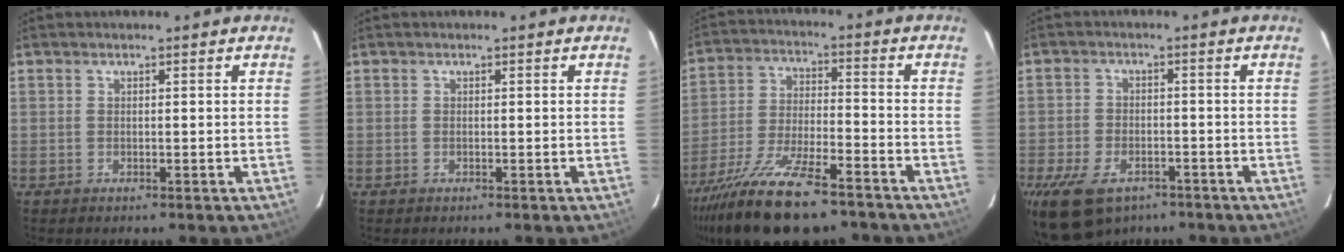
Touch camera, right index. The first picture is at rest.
{"total": 0.0}
{"total": 19.4, "force": [-14.7, 5.4, 11.6], "torque": [-0.233, -0.044, -0.251]}
{"total": 12.1, "force": [-7.8, 6.9, 6.3], "torque": [-0.153, -0.016, -0.129]}